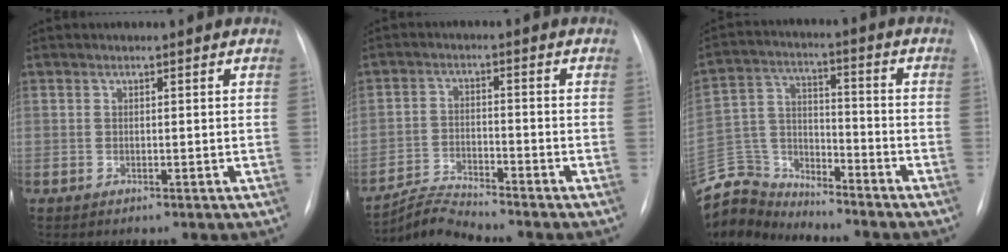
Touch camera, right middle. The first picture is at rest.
{"total": 5.1, "force": [-4.9, -1.5, -0.4], "torque": [-0.007, -0.015, -0.091]}
{"total": 11.3, "force": [-11.1, 2.0, 0.1], "torque": [-0.008, 0.024, -0.218]}